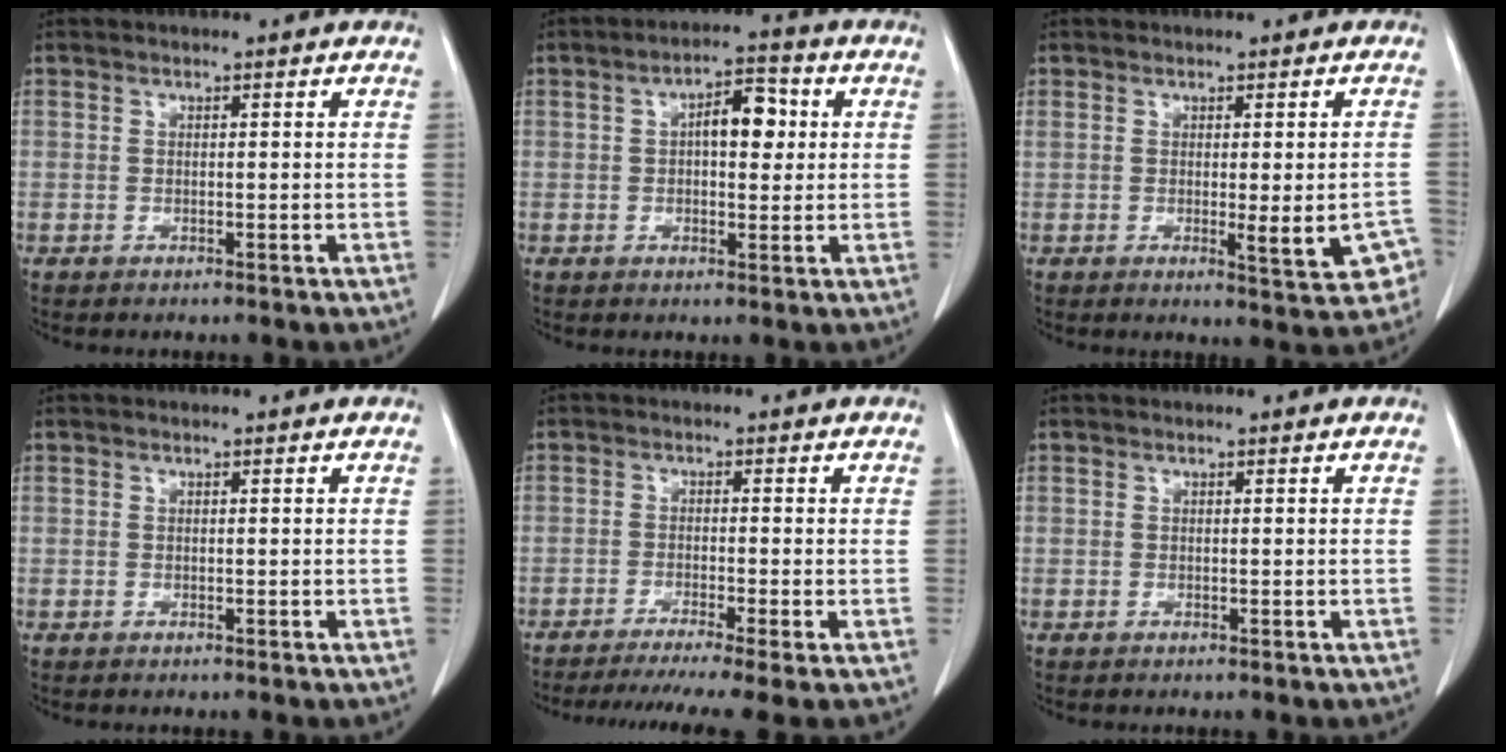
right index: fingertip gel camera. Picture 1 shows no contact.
{"total": 6.3, "force": [1.1, 2.6, 5.6], "torque": [-0.087, 0.017, 0.016]}
{"total": 6.5, "force": [-1.5, 1.6, 6.1], "torque": [-0.069, -0.005, -0.012]}
{"total": 0.0}
{"total": 9.2, "force": [-7.3, -1.1, 5.5], "torque": [-0.073, -0.022, -0.111]}
{"total": 0.0}